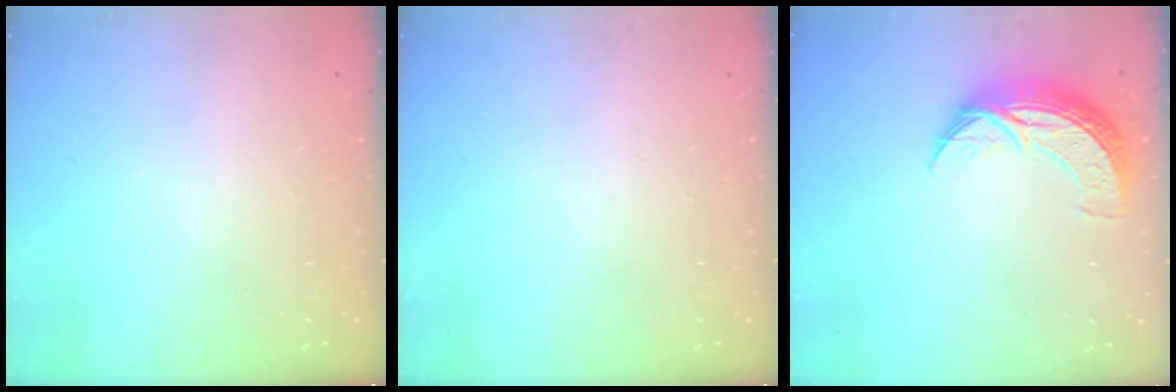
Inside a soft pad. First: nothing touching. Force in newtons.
{"total": 0.0}
{"total": 10.1, "press": 10.1, "slide": 0.8}